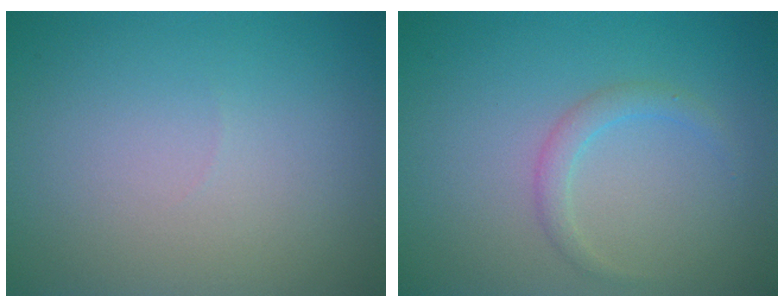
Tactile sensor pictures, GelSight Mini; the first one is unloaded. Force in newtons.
{"total": 1.5, "press": 1.5, "slide": 0.1}